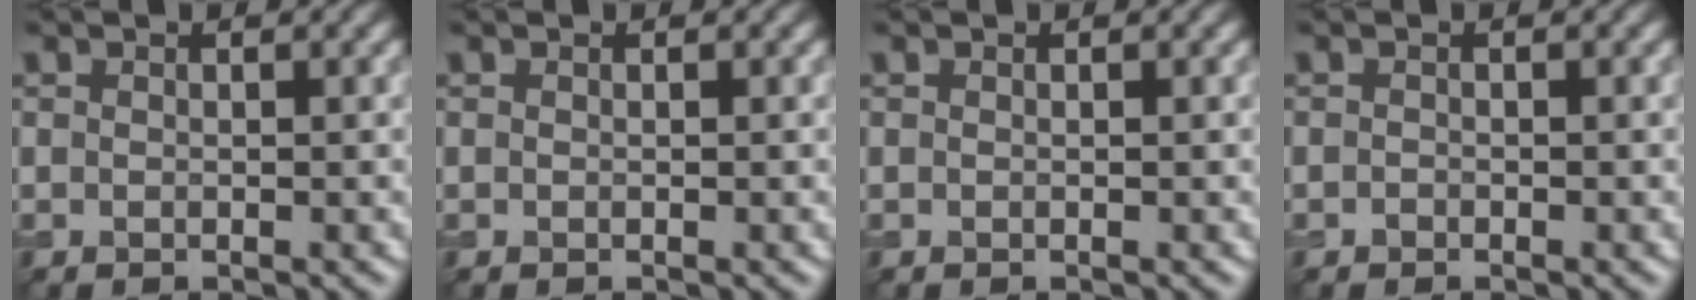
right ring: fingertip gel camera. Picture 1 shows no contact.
{"total": 0.0}
{"total": 0.0}
{"total": 0.0}